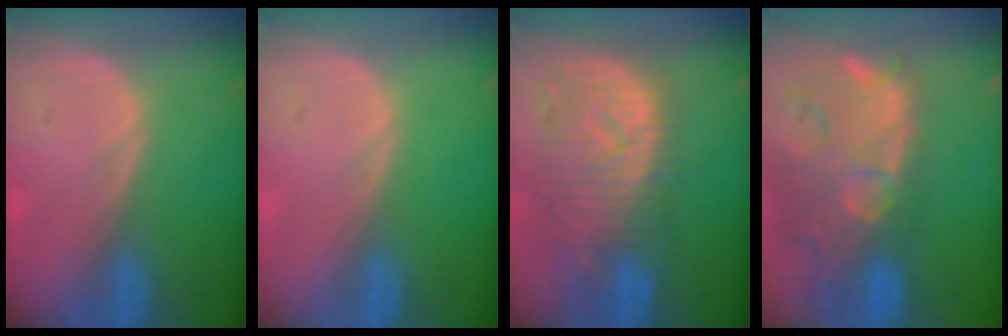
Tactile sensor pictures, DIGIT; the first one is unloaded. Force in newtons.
{"total": 0.0}
{"total": 11.2, "press": 9.8, "slide": 5.4}
{"total": 14.8, "press": 11.8, "slide": 8.9}